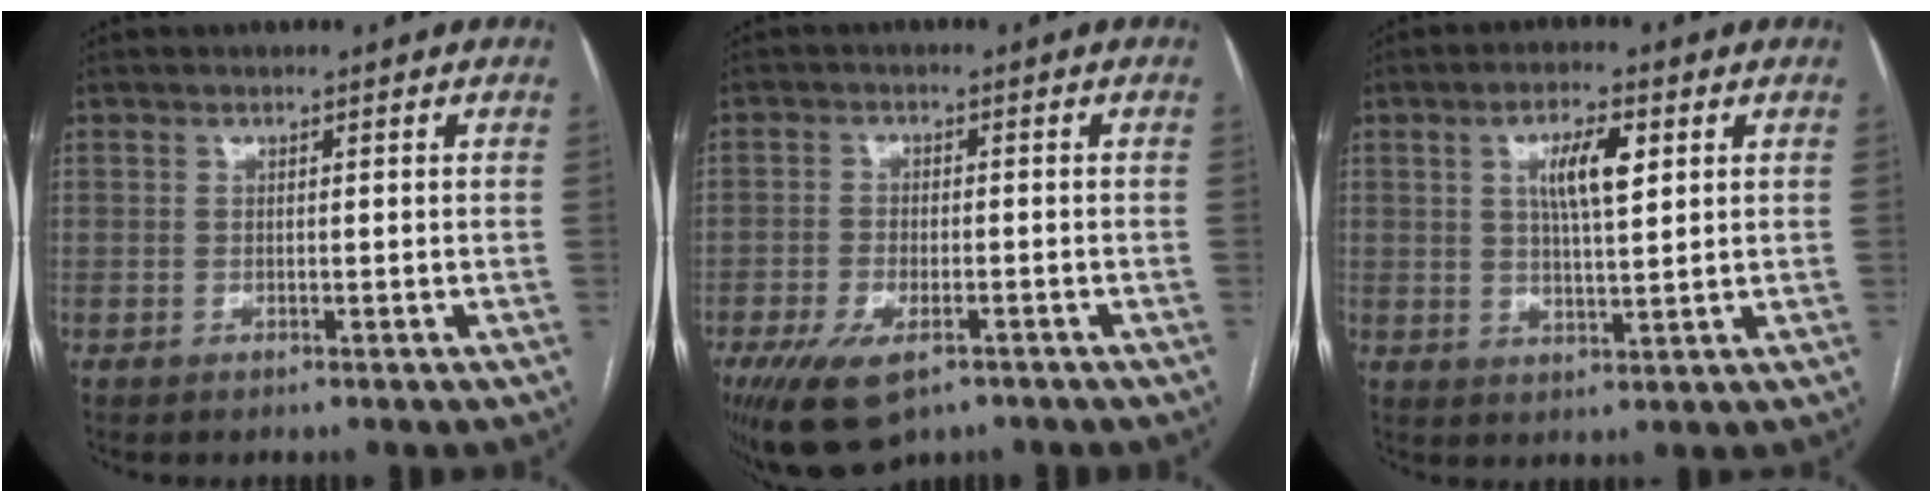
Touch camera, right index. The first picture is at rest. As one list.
[{"total": 8.9, "force": [-5.4, 4.0, 5.9], "torque": [-0.106, -0.013, -0.086]}, {"total": 6.6, "force": [2.2, 1.6, 6.0], "torque": [-0.108, 0.006, 0.039]}]